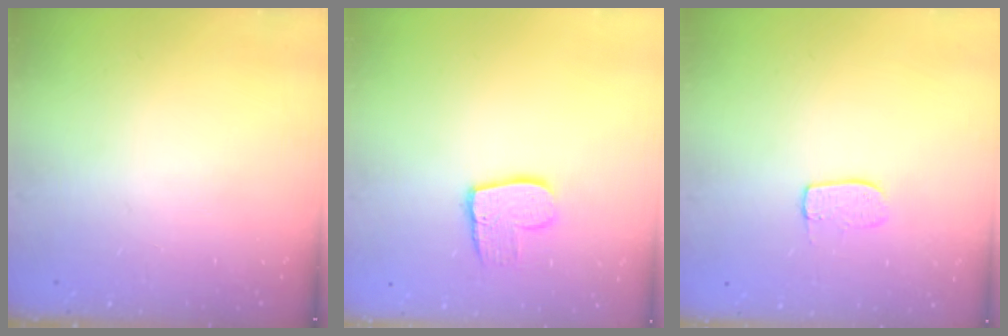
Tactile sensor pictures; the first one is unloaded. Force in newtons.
{"total": 10.0, "press": 10.0, "slide": 0.8}
{"total": 6.3, "press": 6.3, "slide": 0.1}